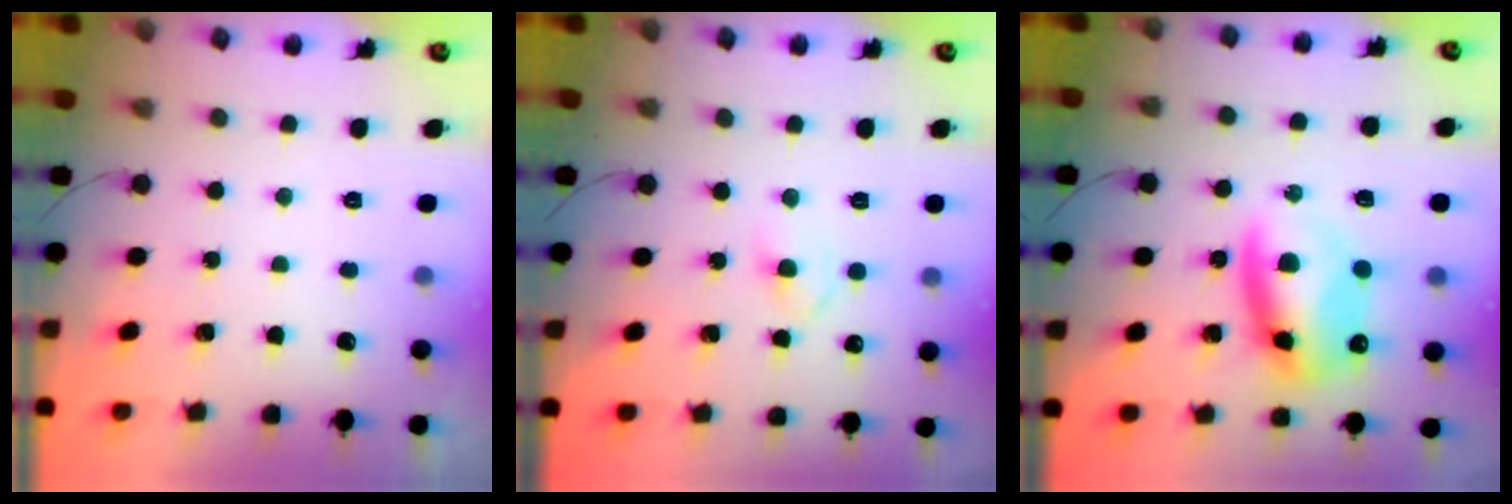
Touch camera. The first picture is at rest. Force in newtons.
{"total": 3.5, "press": 3.2, "slide": 1.4}
{"total": 12.9, "press": 12.5, "slide": 3.2}